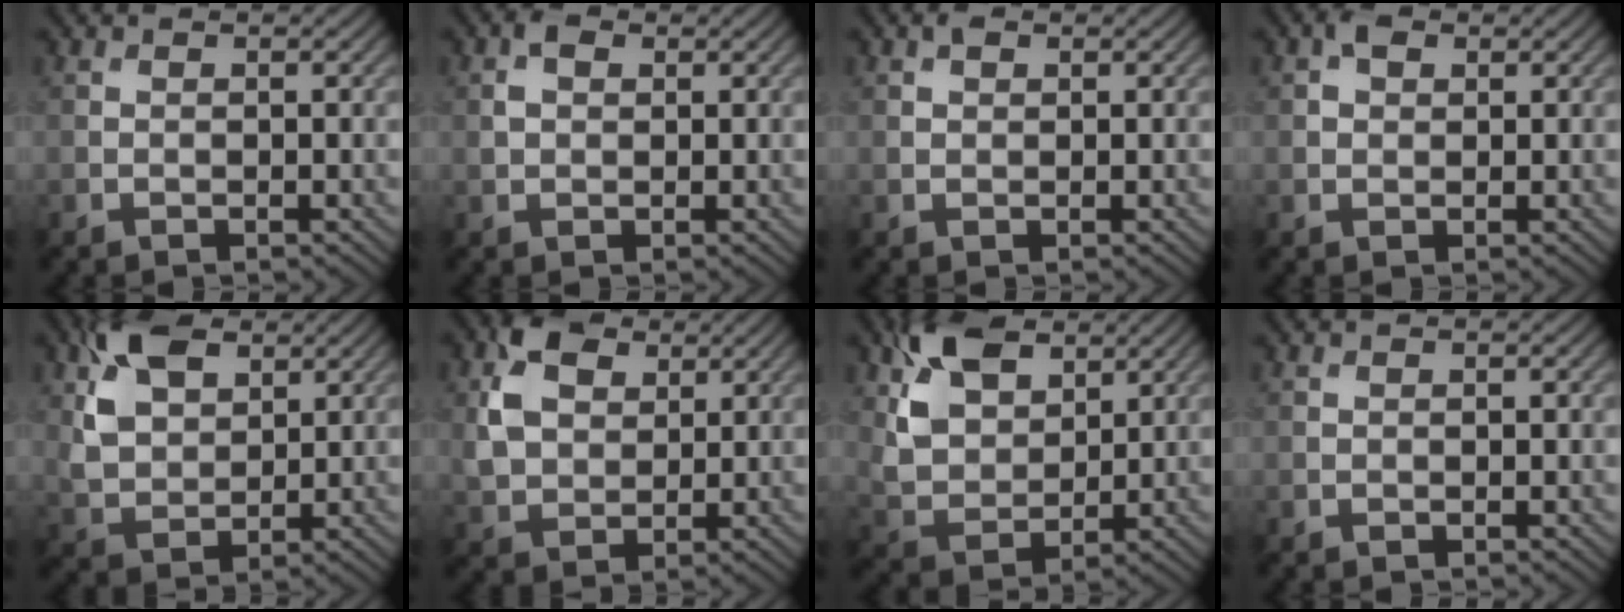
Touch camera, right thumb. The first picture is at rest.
{"total": 2.1, "force": [0.7, 1.5, 1.3], "torque": [-0.031, 0.004, 0.012]}
{"total": 1.0, "force": [0.6, 0.6, 0.5], "torque": [-0.010, 0.000, 0.010]}
{"total": 1.9, "force": [0.8, 1.3, 1.0], "torque": [-0.022, 0.005, 0.012]}
{"total": 8.7, "force": [4.0, 5.3, 5.7], "torque": [-0.137, 0.004, 0.076]}
{"total": 7.6, "force": [2.8, 5.5, 4.5], "torque": [-0.109, 0.003, 0.051]}
{"total": 9.8, "force": [5.0, 5.9, 6.1], "torque": [-0.155, 0.001, 0.098]}
{"total": 0.0}